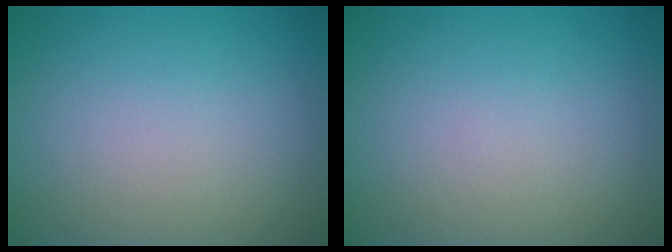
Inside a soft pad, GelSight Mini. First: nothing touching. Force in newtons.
{"total": 0.0}